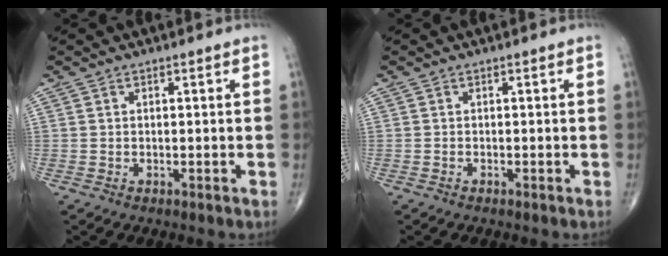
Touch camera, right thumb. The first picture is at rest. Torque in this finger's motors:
{"motor_torque": [0.05, 0.07, -0.20, 0.00, -0.01]}